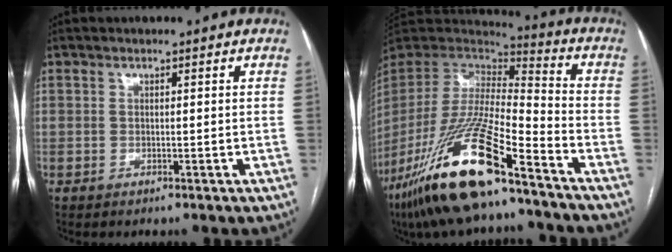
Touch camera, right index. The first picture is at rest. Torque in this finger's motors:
{"motor_torque": [0.77, -0.89, 0.14, 0.04]}